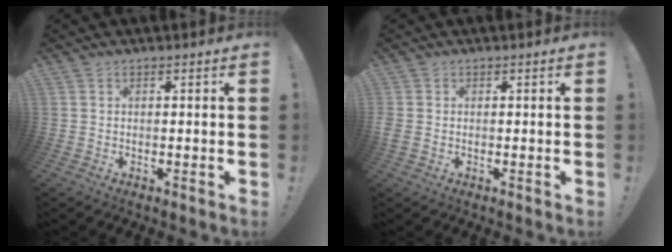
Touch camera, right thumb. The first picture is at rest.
{"total": 1.7, "force": [-0.2, 1.4, 1.0], "torque": [-0.016, 0.004, -0.002]}